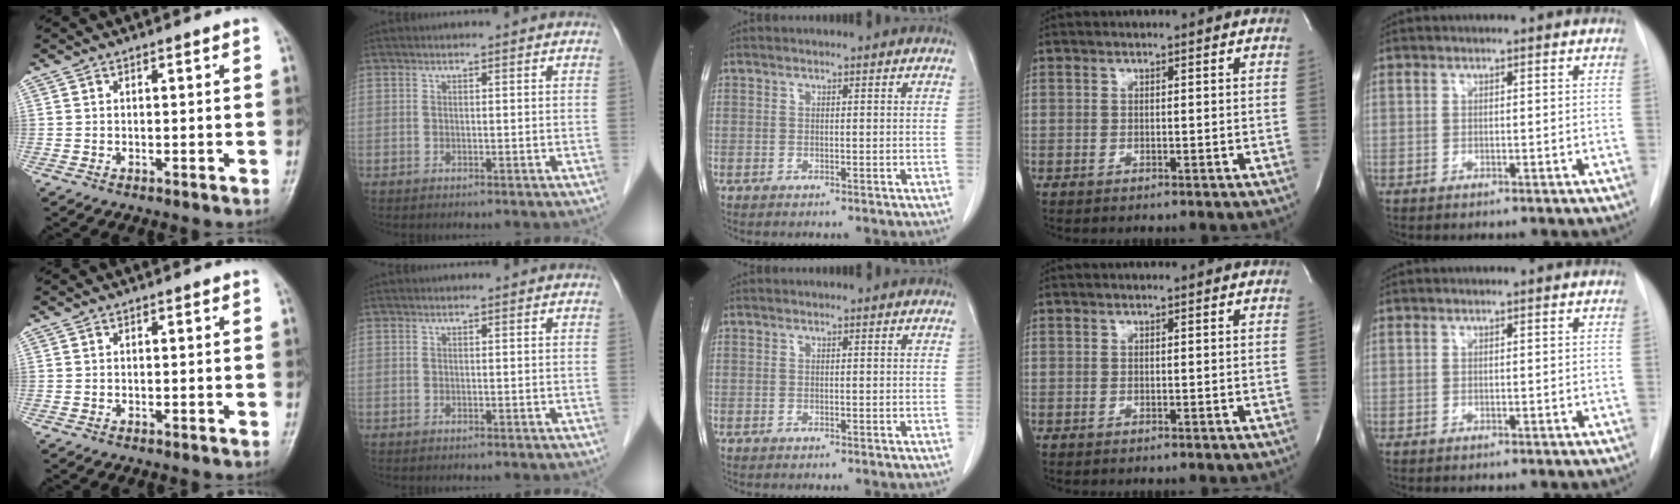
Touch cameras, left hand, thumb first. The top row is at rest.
{}